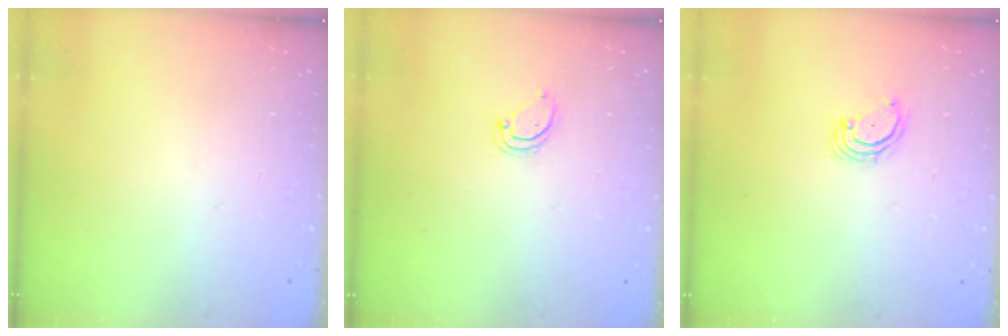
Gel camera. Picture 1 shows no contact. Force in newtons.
{"total": 3.6, "press": 3.6, "slide": 0.2}
{"total": 2.6, "press": 2.6, "slide": 0.3}